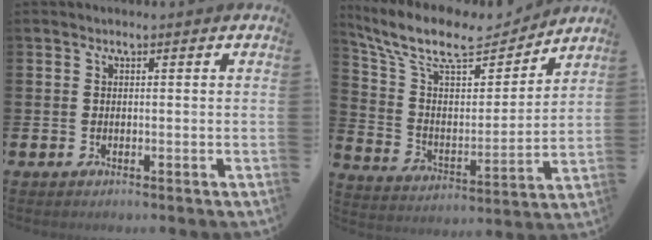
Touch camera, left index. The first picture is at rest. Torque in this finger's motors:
{"motor_torque": [1.17, -0.97, 0.19, 0.21]}